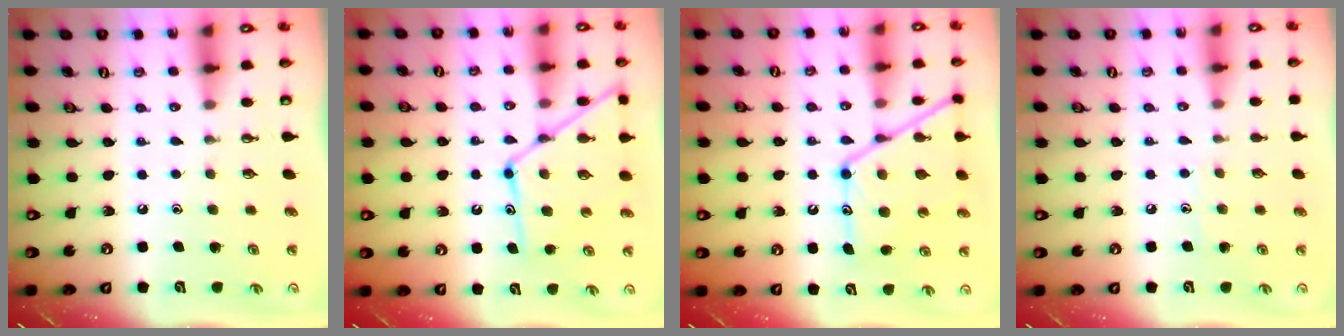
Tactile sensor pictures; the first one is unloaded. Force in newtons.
{"total": 13.7, "press": 13.7, "slide": 1.0}
{"total": 16.1, "press": 16.0, "slide": 1.4}
{"total": 4.4, "press": 4.4, "slide": 0.5}